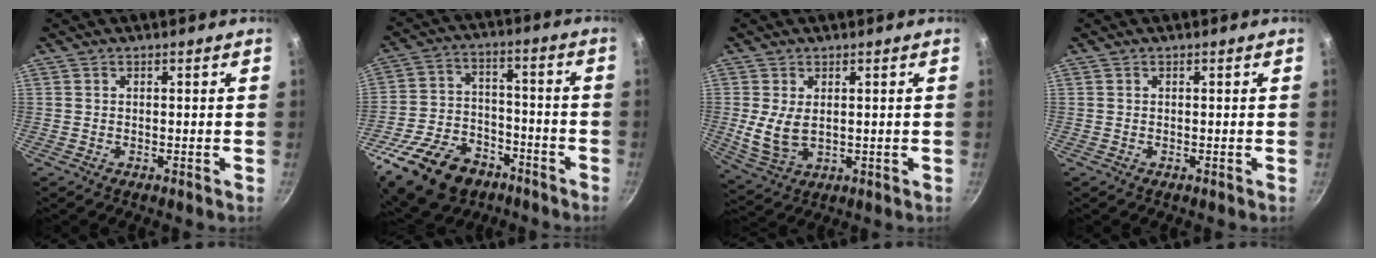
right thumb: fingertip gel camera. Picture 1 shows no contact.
{"total": 20.3, "force": [-11.7, 12.8, 10.5], "torque": [-0.188, 0.054, -0.195]}
{"total": 7.0, "force": [0.9, 4.1, 5.6], "torque": [-0.111, -0.017, 0.030]}
{"total": 0.0}